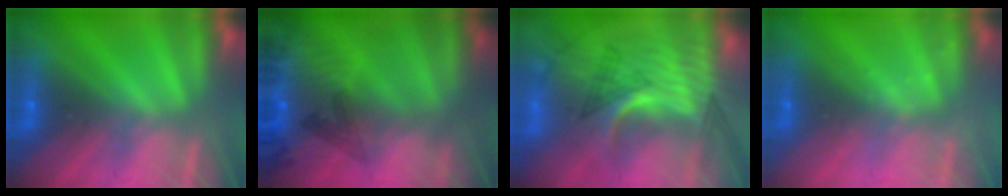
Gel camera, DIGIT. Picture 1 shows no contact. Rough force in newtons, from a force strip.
{"total": 5.8}
{"total": 2.9}
{"total": 2.2}